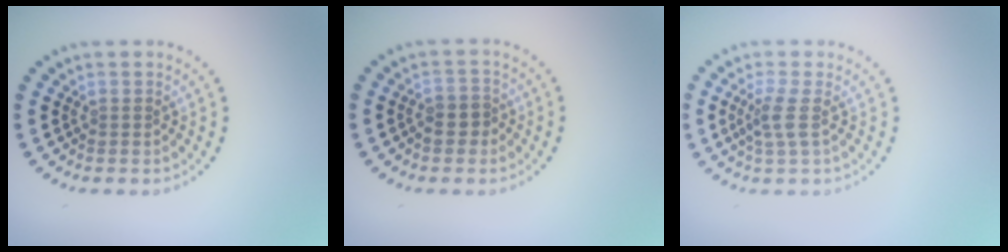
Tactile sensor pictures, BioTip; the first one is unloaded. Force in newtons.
{"total": 2.0, "press": 1.8, "slide": 0.7}
{"total": 2.0, "press": 1.6, "slide": 1.3}